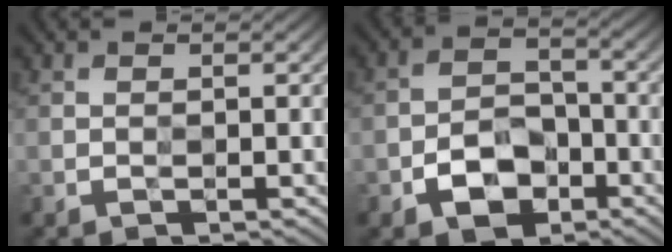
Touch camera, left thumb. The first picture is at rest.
{"total": 4.6, "force": [-2.8, 3.2, 1.8], "torque": [-0.023, 0.003, -0.057]}